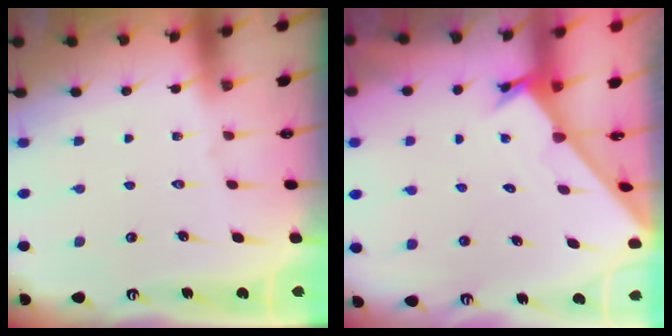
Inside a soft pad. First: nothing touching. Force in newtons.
{"total": 1.5, "press": 1.5, "slide": 0.1}